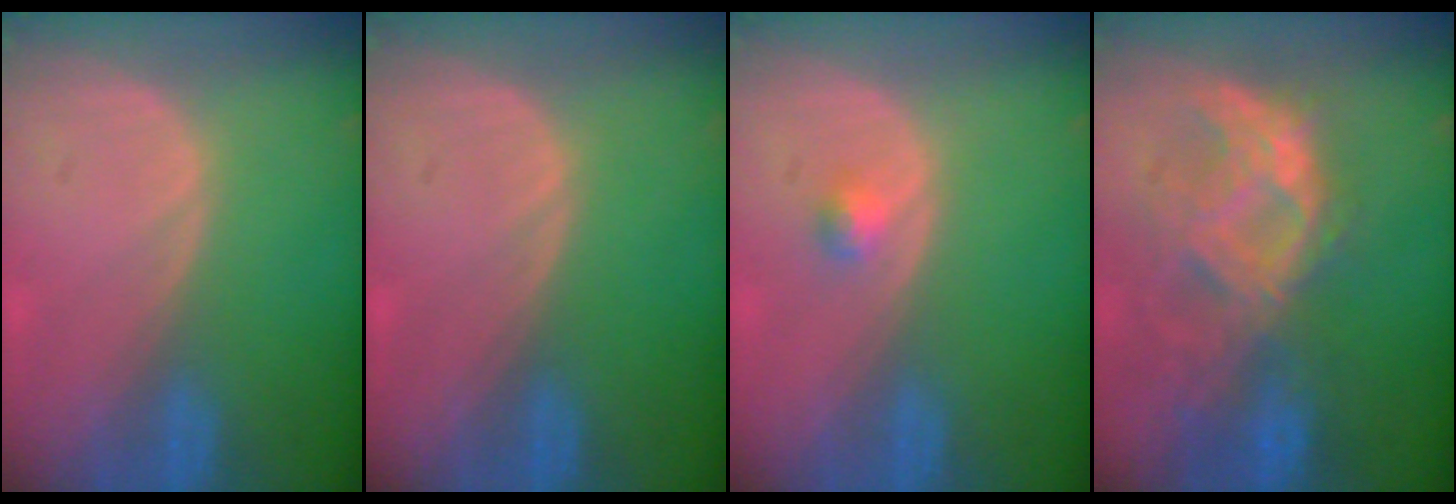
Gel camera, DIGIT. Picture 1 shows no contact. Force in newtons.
{"total": 0.0}
{"total": 1.7, "press": 1.4, "slide": 0.8}
{"total": 9.6, "press": 8.9, "slide": 3.8}